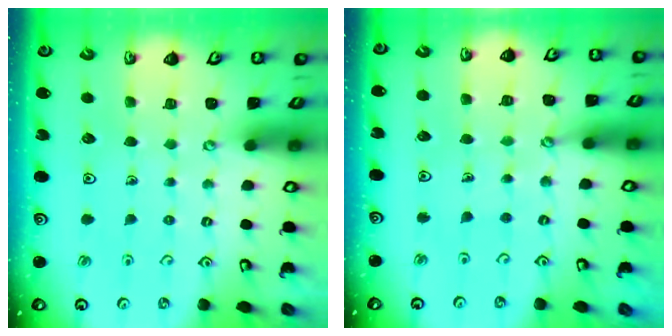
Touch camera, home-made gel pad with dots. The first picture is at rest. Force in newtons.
{"total": 1.6, "press": 1.6, "slide": 0.1}